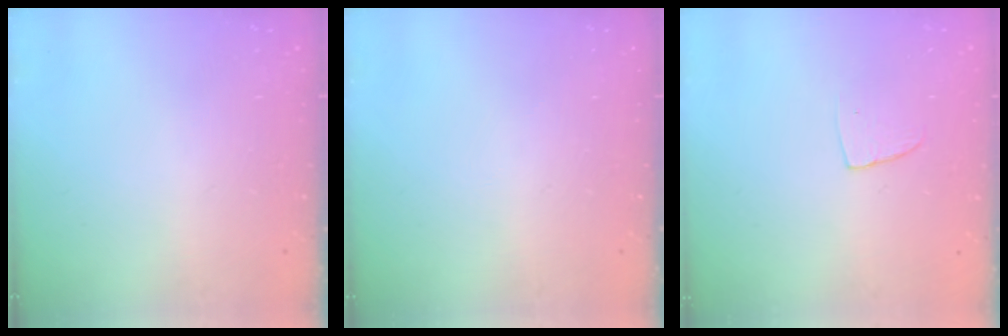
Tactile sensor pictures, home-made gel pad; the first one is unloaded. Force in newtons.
{"total": 0.0}
{"total": 4.9, "press": 4.8, "slide": 0.4}